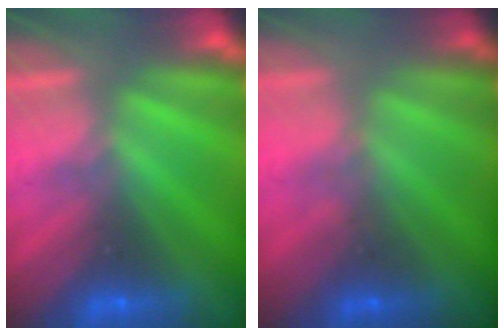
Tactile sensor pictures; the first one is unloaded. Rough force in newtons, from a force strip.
{"total": 1.8}